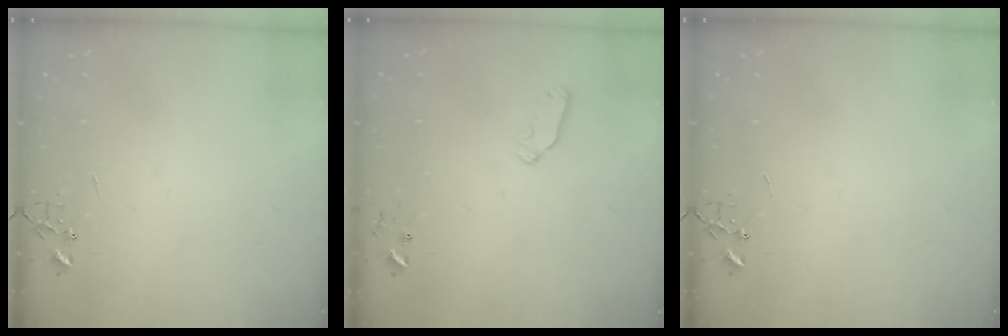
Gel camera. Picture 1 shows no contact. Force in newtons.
{"total": 6.8, "press": 6.7, "slide": 0.8}
{"total": 0.0}